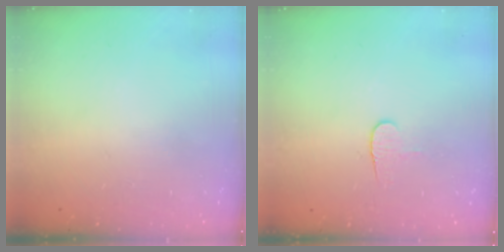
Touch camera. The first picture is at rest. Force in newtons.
{"total": 4.5, "press": 4.5, "slide": 0.5}